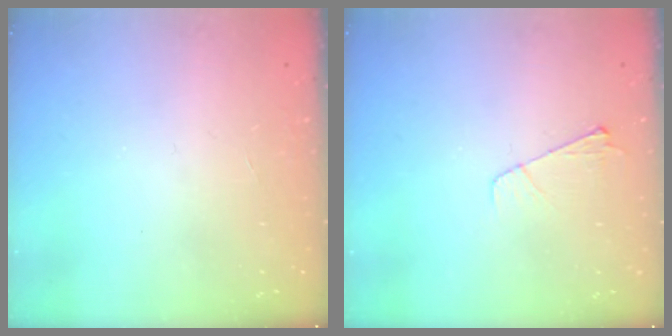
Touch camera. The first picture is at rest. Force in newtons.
{"total": 3.9, "press": 3.9, "slide": 0.5}